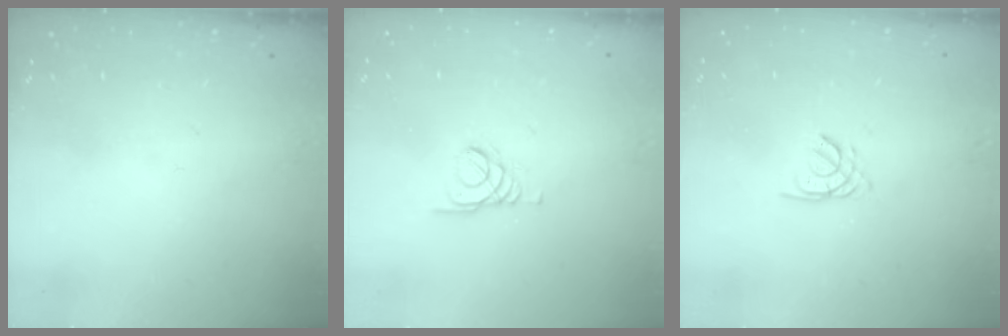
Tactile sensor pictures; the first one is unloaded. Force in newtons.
{"total": 1.5, "press": 1.4, "slide": 0.1}
{"total": 1.6, "press": 1.5, "slide": 0.4}